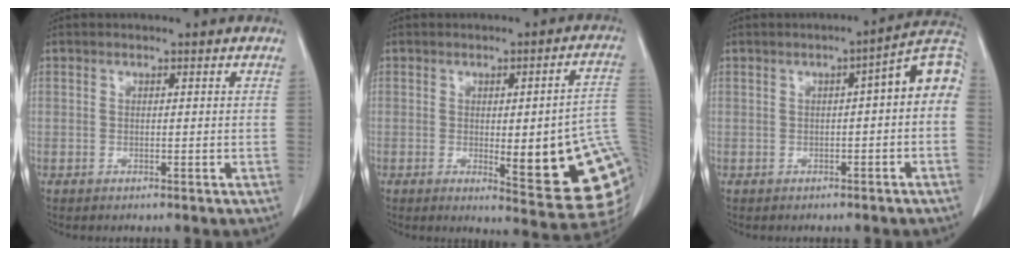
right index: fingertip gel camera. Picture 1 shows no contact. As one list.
[{"total": 18.0, "force": [-1.7, 3.7, 17.5], "torque": [-0.145, 0.004, -0.004]}, {"total": 6.9, "force": [0.2, 1.4, 6.8], "torque": [-0.084, 0.031, -0.005]}]